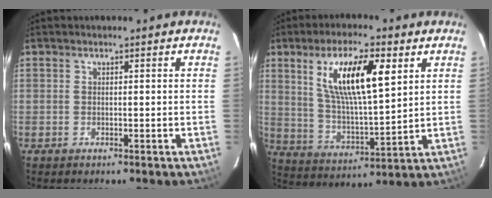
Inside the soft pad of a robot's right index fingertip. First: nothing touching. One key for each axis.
{"total": 15.3, "fx": 6.5, "fy": 4.4, "fz": 13.1, "tx": -0.235, "ty": 0.005, "tz": 0.126}